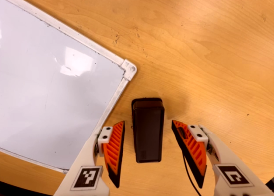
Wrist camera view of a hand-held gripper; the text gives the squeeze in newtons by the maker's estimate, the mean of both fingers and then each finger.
{"total": 0.0}